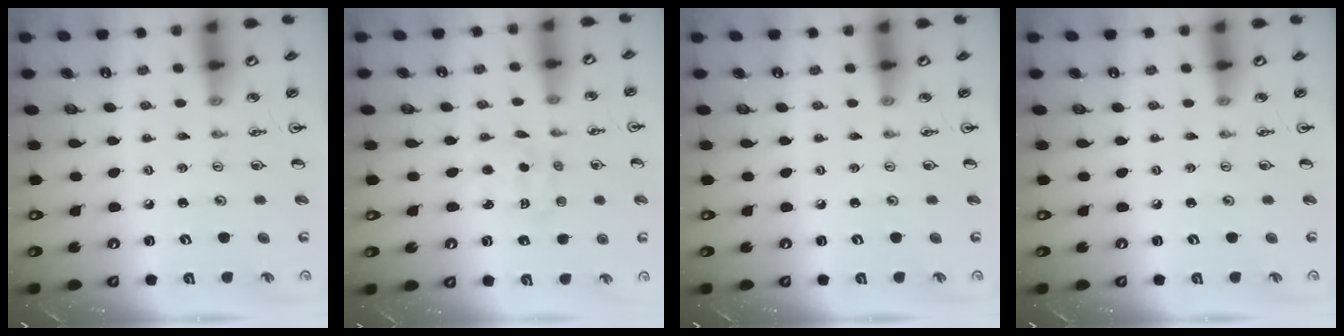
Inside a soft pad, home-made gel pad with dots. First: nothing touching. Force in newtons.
{"total": 2.2, "press": 2.1, "slide": 0.5}
{"total": 0.0}
{"total": 0.0}